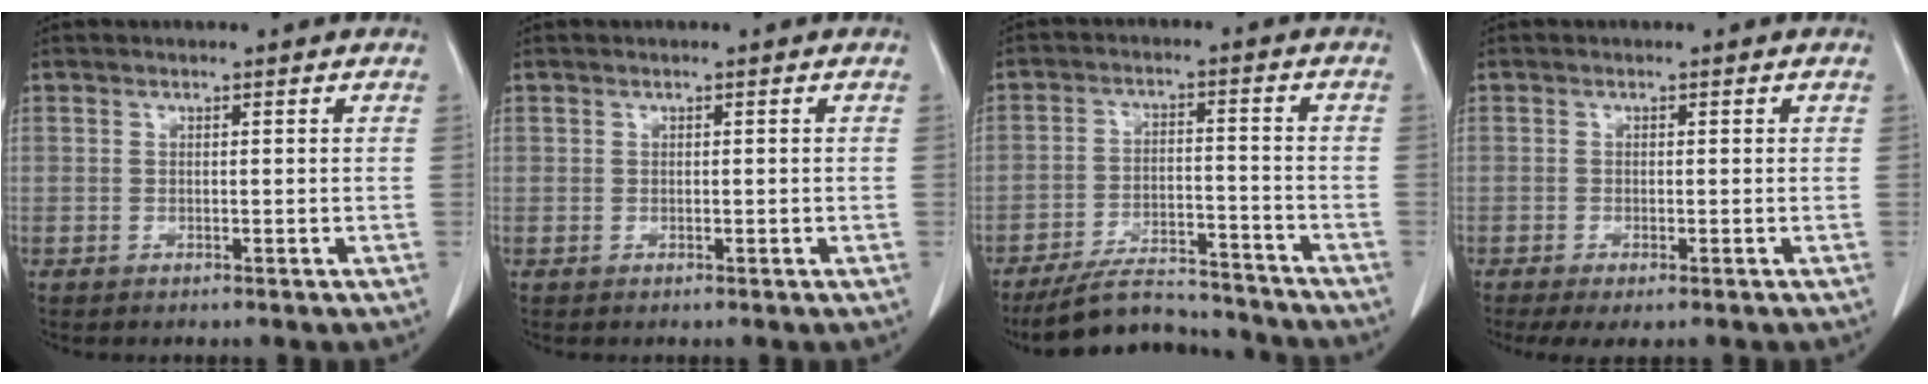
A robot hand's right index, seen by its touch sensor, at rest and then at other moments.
{"total": 0.0}
{"total": 11.1, "force": [-10.5, 2.7, 2.4], "torque": [-0.031, 0.013, -0.167]}
{"total": 3.7, "force": [-2.4, 0.9, 2.6], "torque": [-0.043, -0.010, -0.037]}